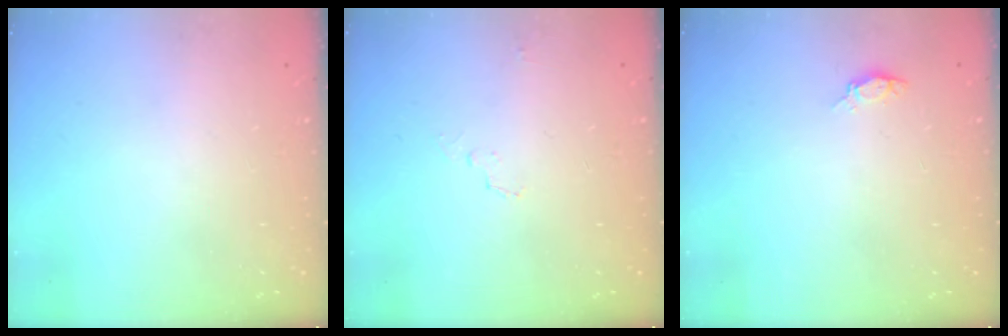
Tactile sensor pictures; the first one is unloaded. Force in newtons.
{"total": 3.4, "press": 3.1, "slide": 1.5}
{"total": 3.8, "press": 3.6, "slide": 1.4}